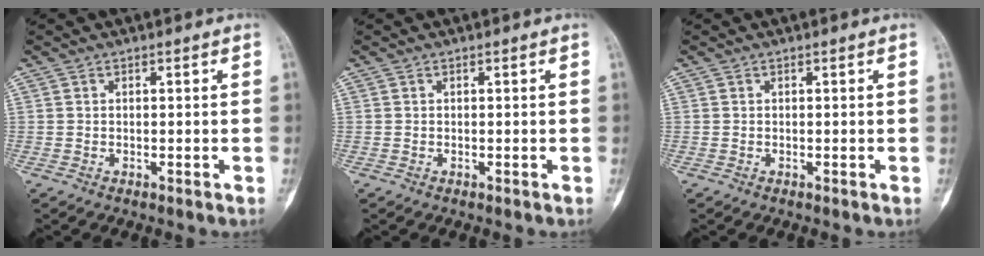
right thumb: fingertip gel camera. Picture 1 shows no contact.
{"total": 0.0}
{"total": 0.0}